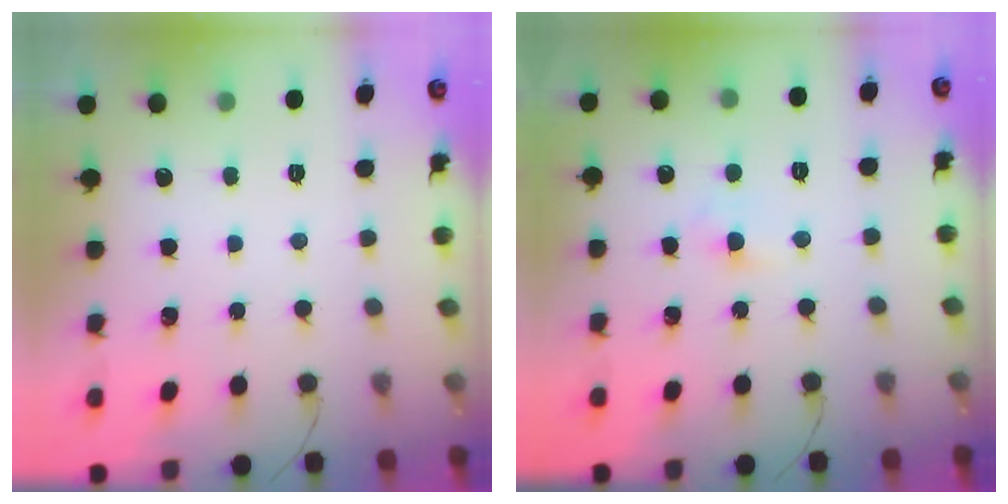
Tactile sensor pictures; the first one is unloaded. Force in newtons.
{"total": 2.4, "press": 2.2, "slide": 0.9}